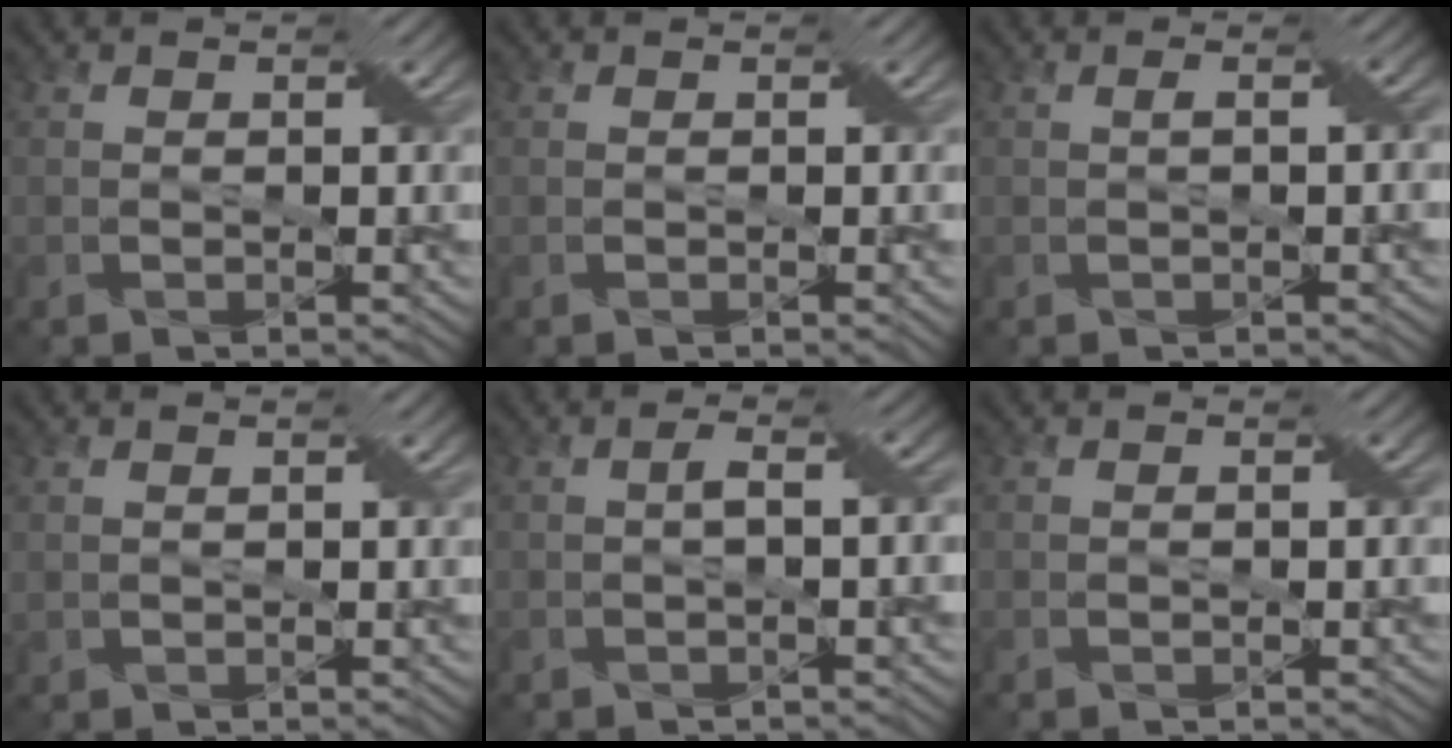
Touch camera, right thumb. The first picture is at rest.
{"total": 0.5, "force": [-0.1, 0.0, 0.5], "torque": [-0.008, -0.001, -0.001]}
{"total": 1.4, "force": [0.1, 0.1, 1.4], "torque": [-0.026, 0.010, 0.001]}
{"total": 0.7, "force": [0.4, 0.4, 0.3], "torque": [-0.013, 0.001, 0.013]}
{"total": 2.3, "force": [0.0, 0.3, 2.2], "torque": [-0.040, 0.011, -0.001]}
{"total": 0.5, "force": [0.0, 0.0, 0.5], "torque": [-0.008, 0.003, 0.000]}